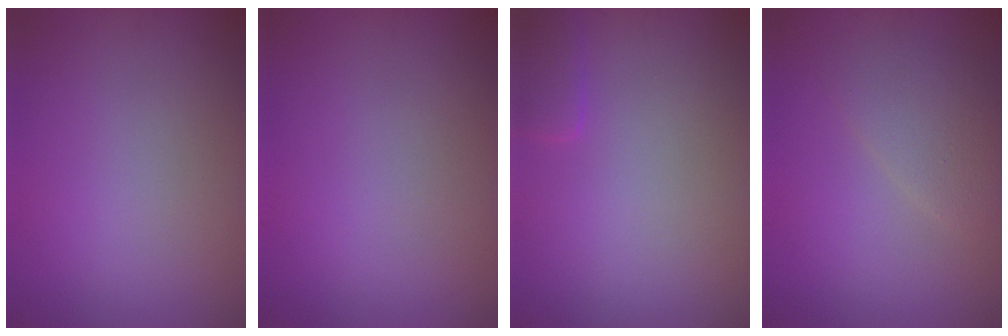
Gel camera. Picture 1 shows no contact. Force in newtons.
{"total": 0.0}
{"total": 1.7, "press": 1.7, "slide": 0.1}
{"total": 2.4, "press": 2.3, "slide": 0.2}